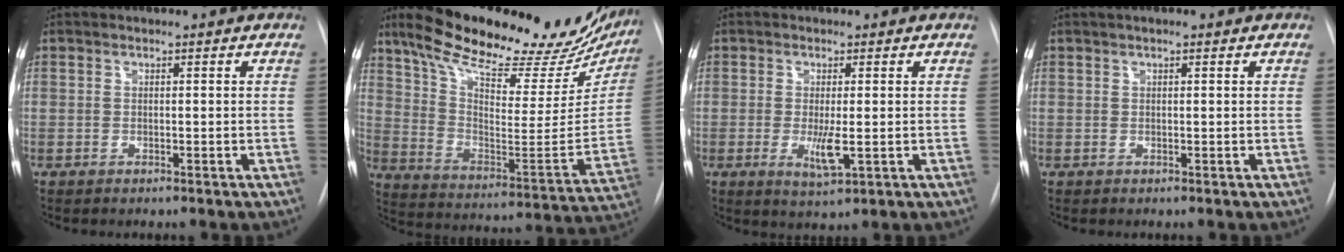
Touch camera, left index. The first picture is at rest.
{"total": 31.0, "force": [24.4, 9.1, 16.8], "torque": [-0.266, -0.018, 0.338]}
{"total": 4.1, "force": [-0.6, 0.8, 4.0], "torque": [-0.075, -0.010, -0.005]}
{"total": 1.8, "force": [1.2, 0.3, 1.3], "torque": [-0.021, 0.012, 0.014]}